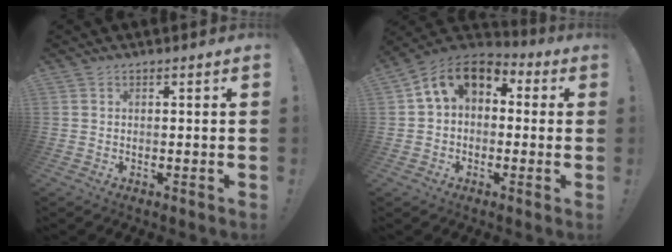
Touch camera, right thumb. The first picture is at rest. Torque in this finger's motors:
{"motor_torque": [0.48, 0.51, 0.26, 0.08, 0.23]}